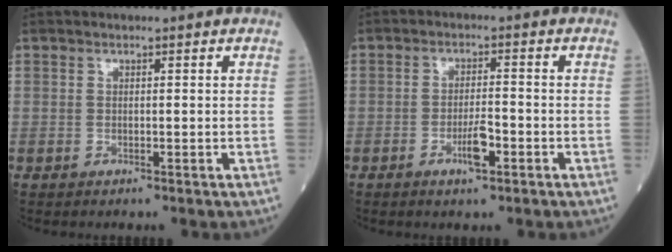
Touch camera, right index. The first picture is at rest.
{"total": 3.7, "force": [-1.9, 0.7, 3.1], "torque": [-0.059, 0.001, -0.034]}